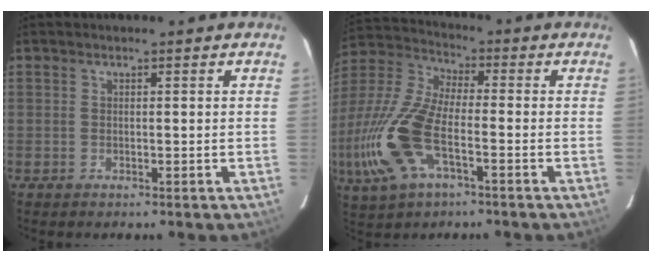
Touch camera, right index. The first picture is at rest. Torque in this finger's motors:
{"motor_torque": [1.83, -0.31, 1.06, 0.21]}